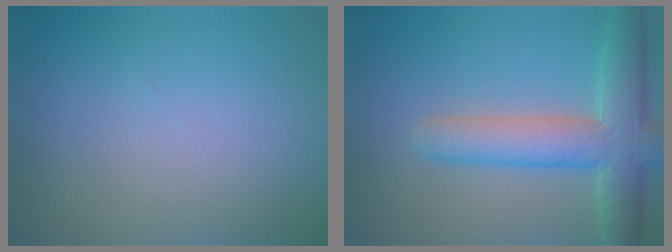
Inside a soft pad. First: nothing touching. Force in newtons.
{"total": 7.4, "press": 7.4, "slide": 0.7}